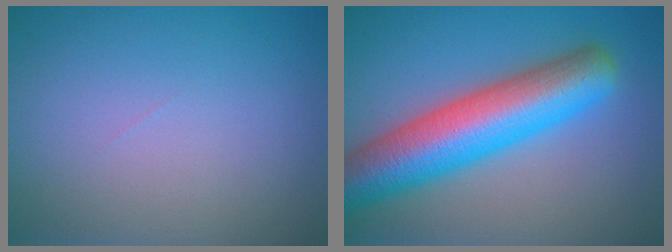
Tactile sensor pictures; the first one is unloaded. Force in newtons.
{"total": 10.2, "press": 10.2, "slide": 0.4}